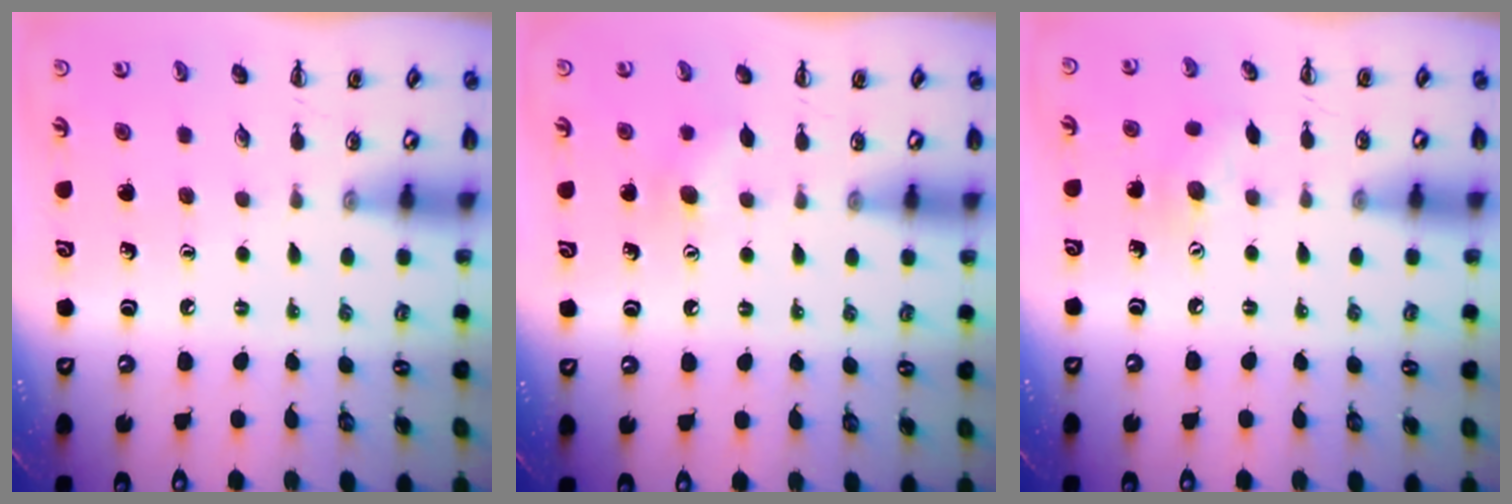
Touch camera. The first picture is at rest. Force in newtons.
{"total": 6.1, "press": 5.9, "slide": 1.3}
{"total": 5.6, "press": 5.5, "slide": 1.0}